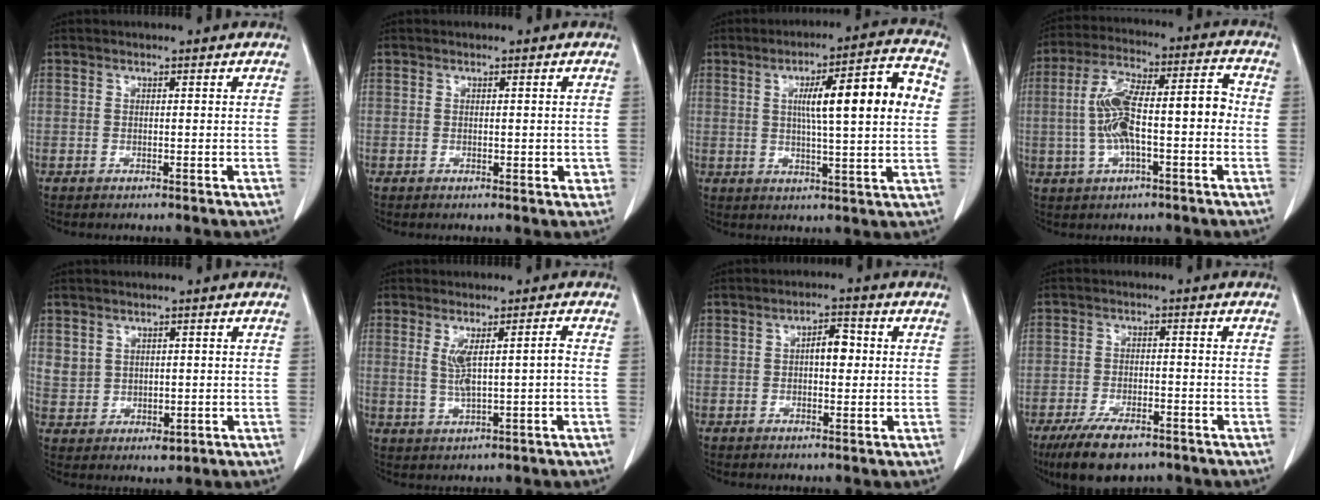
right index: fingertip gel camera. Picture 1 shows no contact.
{"total": 1.9, "force": [-0.3, 1.1, 1.6], "torque": [-0.017, -0.001, -0.001]}
{"total": 13.6, "force": [2.9, 0.9, 13.3], "torque": [-0.195, 0.019, 0.041]}
{"total": 13.1, "force": [-1.6, 3.6, 12.5], "torque": [-0.230, 0.038, -0.024]}
{"total": 4.8, "force": [0.9, 4.2, 2.1], "torque": [-0.040, 0.000, 0.033]}
{"total": 4.7, "force": [0.3, 0.4, 4.7], "torque": [-0.086, 0.003, 0.013]}
{"total": 3.7, "force": [0.3, 1.6, 3.3], "torque": [-0.053, 0.010, 0.004]}
{"total": 8.5, "force": [-6.0, 3.2, 5.0], "torque": [-0.090, -0.010, -0.102]}